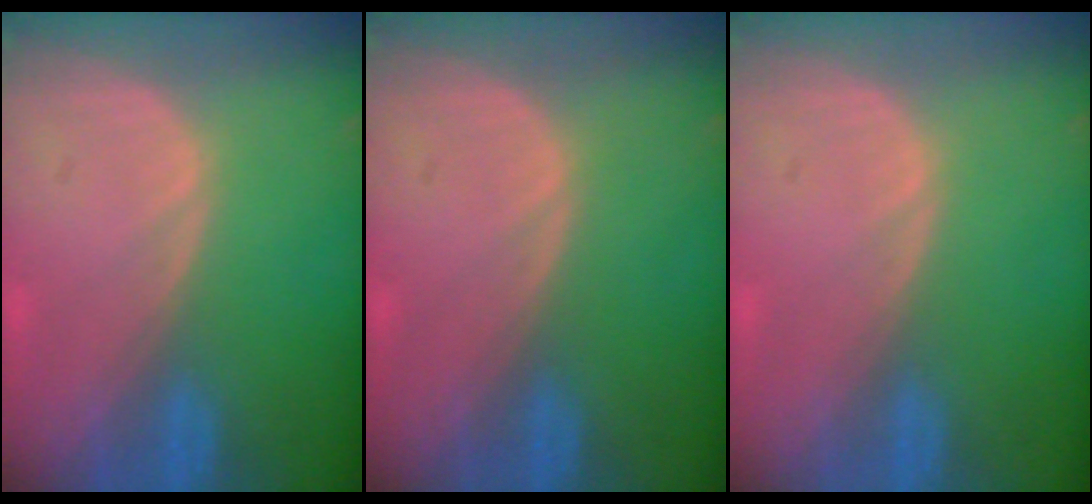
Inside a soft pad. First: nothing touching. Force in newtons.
{"total": 0.0}
{"total": 0.0}